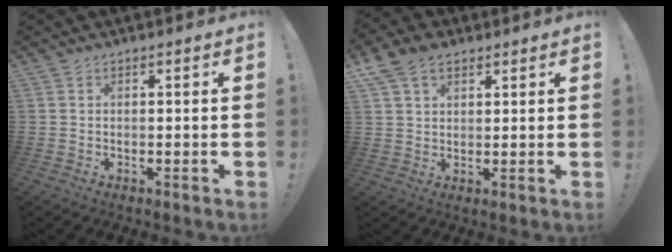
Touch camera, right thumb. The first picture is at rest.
{"total": 7.9, "force": [4.7, 5.0, 4.0], "torque": [-0.074, -0.007, 0.094]}